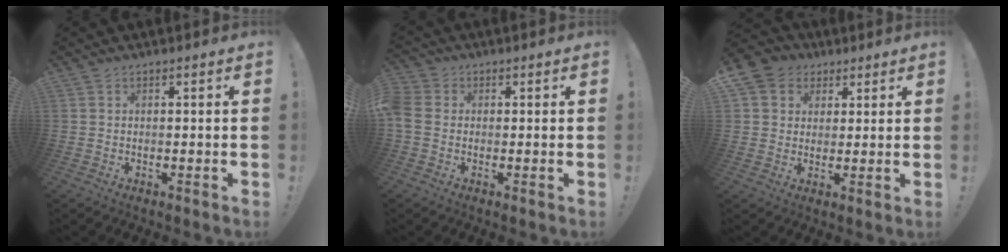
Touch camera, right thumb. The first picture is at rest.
{"total": 4.7, "force": [-0.3, 3.6, 3.0], "torque": [-0.072, 0.004, -0.003]}
{"total": 7.3, "force": [2.6, 6.6, 1.9], "torque": [-0.031, -0.006, 0.056]}